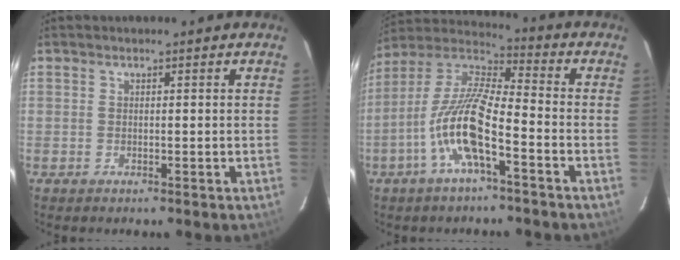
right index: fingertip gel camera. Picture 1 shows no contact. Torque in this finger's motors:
{"motor_torque": [2.14, 0.00, 1.05, 0.19]}